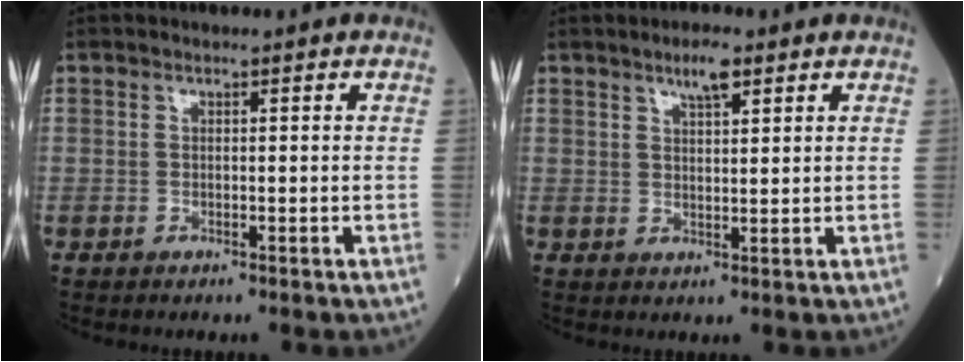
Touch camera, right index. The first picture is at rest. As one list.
[{"total": 3.5, "force": [2.2, 0.7, 2.6], "torque": [-0.046, 0.003, 0.037]}]